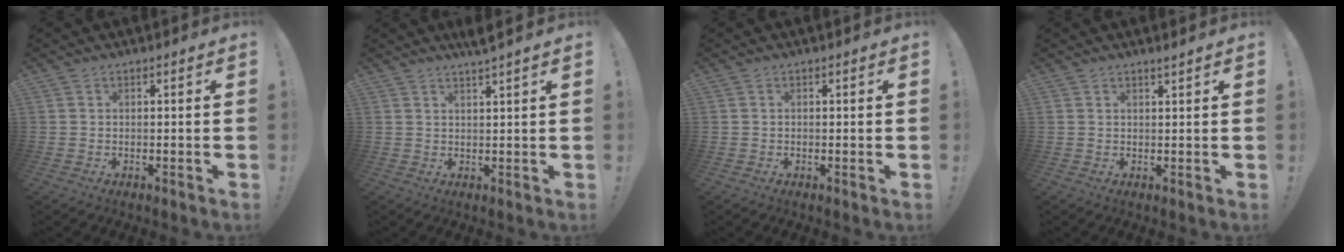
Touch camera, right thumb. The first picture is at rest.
{"total": 3.0, "force": [2.4, -0.6, 1.7], "torque": [-0.037, -0.009, 0.040]}
{"total": 0.0}
{"total": 1.1, "force": [0.9, -0.1, 0.6], "torque": [-0.012, 0.000, 0.017]}